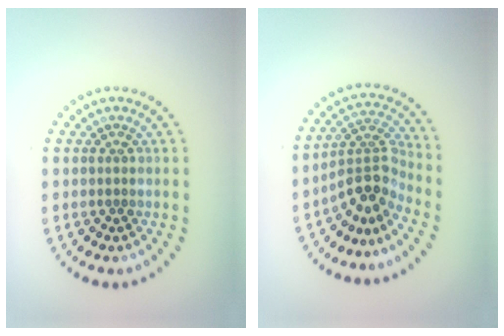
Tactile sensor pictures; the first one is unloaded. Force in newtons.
{"total": 3.8, "press": 2.6, "slide": 2.8}